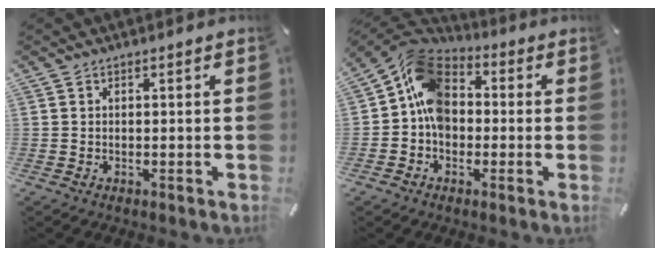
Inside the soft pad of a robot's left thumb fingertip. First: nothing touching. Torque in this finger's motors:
{"motor_torque": [0.10, 1.66, 2.19, -0.58, 0.62]}